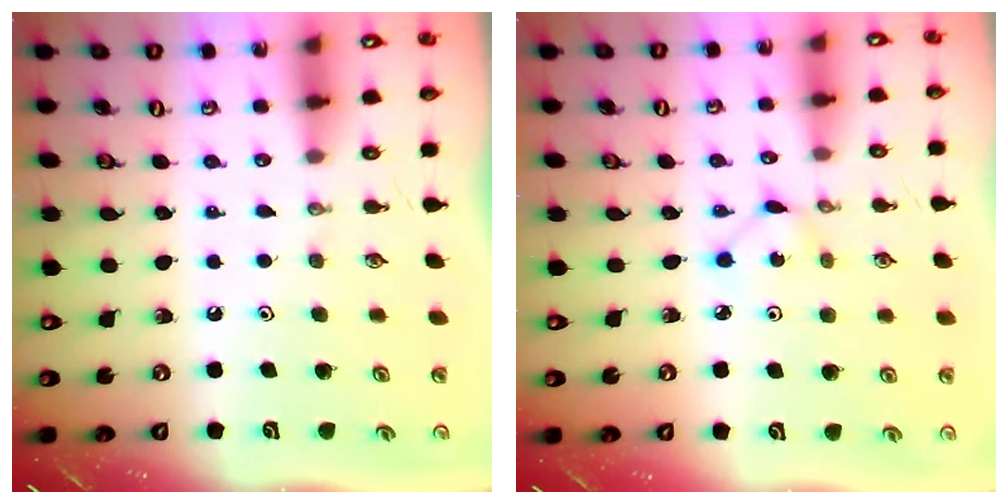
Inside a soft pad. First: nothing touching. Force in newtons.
{"total": 1.8, "press": 1.8, "slide": 0.3}